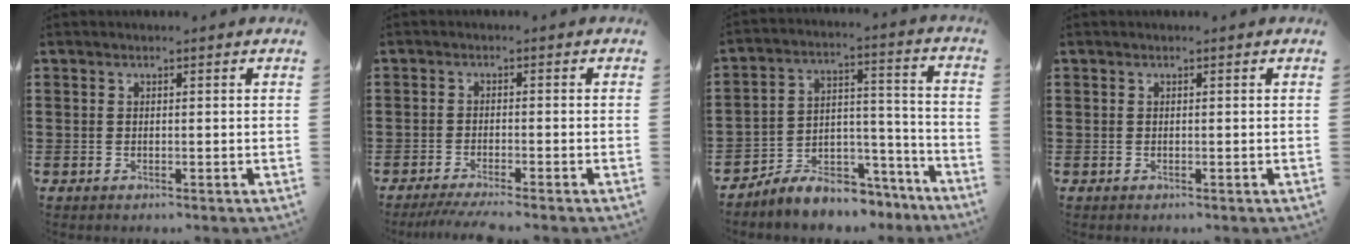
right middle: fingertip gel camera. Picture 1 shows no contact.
{"total": 3.0, "force": [-2.7, -0.2, 1.5], "torque": [-0.031, -0.010, -0.051]}
{"total": 7.3, "force": [-7.0, 1.8, 1.4], "torque": [-0.021, 0.021, -0.131]}
{"total": 0.0}